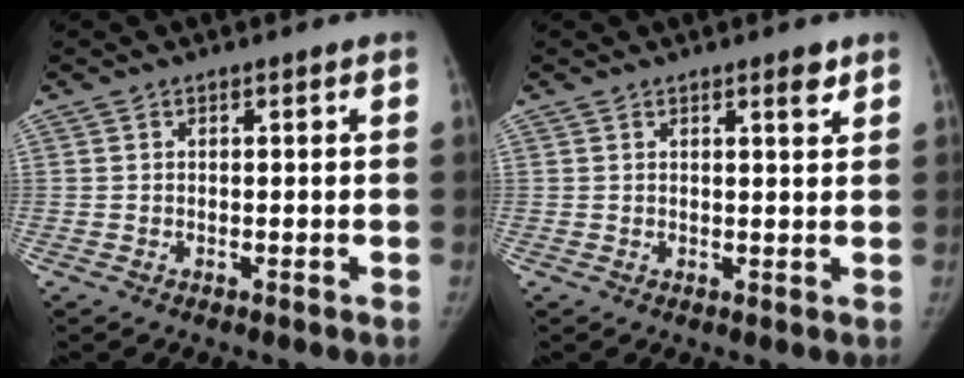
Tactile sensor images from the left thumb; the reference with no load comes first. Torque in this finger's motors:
{"motor_torque": [-0.05, -0.12, 0.37, -0.28, 0.06]}